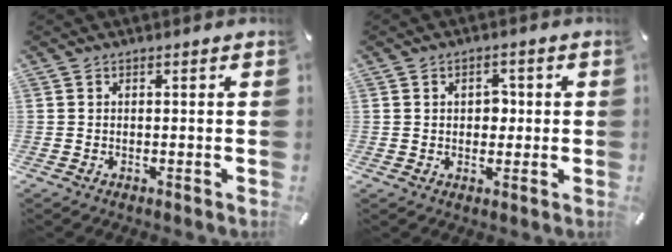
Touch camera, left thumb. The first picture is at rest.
{"total": 3.4, "force": [0.2, 2.6, 2.1], "torque": [-0.021, -0.002, -0.006]}